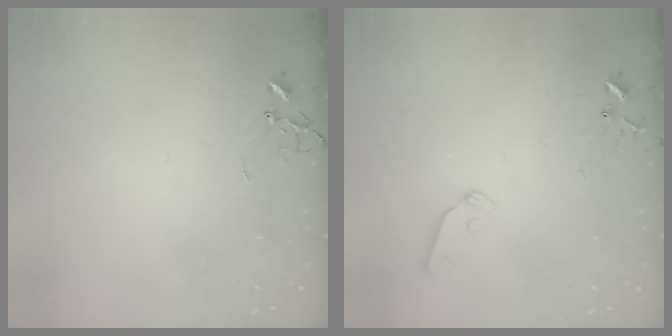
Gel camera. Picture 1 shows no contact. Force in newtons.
{"total": 7.3, "press": 7.3, "slide": 0.7}